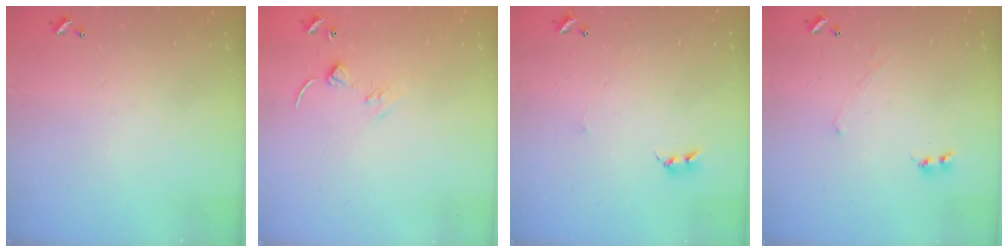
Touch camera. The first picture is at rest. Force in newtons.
{"total": 3.7, "press": 3.6, "slide": 0.5}
{"total": 2.4, "press": 2.4, "slide": 0.4}
{"total": 0.7, "press": 0.4, "slide": 0.5}